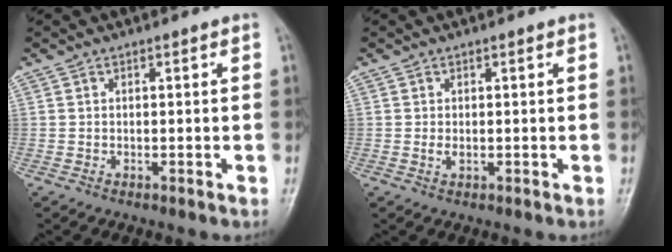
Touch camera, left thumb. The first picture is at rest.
{"total": 1.3, "force": [0.2, 0.7, 1.1], "torque": [-0.016, -0.002, 0.005]}